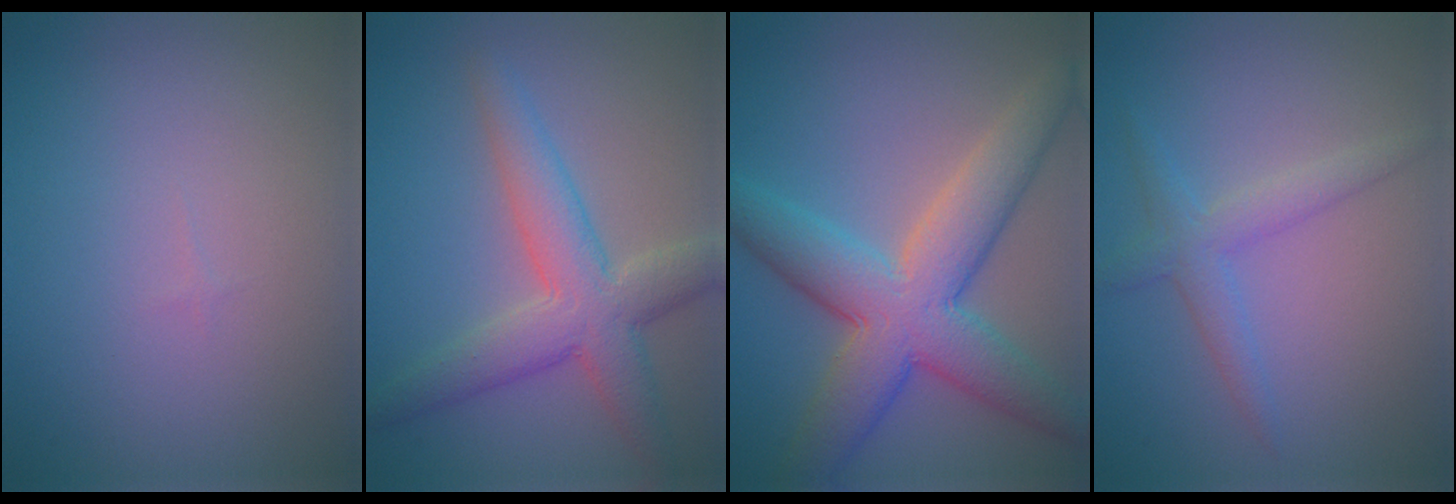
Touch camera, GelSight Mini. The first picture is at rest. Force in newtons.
{"total": 5.6, "press": 5.6, "slide": 0.2}
{"total": 8.7, "press": 8.7, "slide": 0.4}
{"total": 2.5, "press": 2.5, "slide": 0.1}